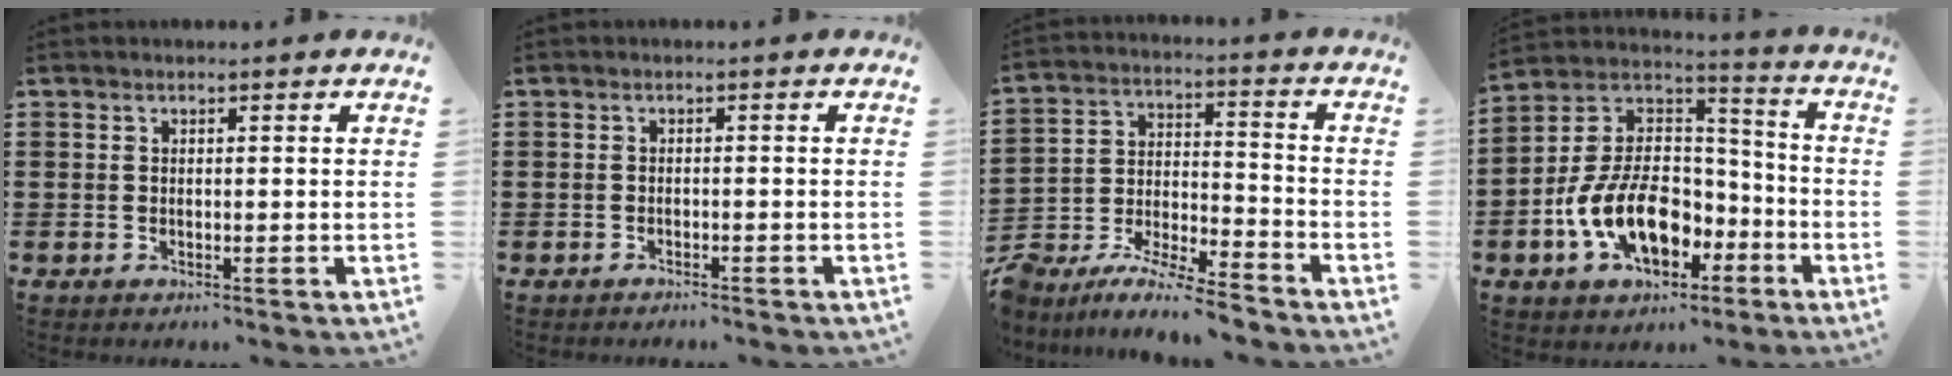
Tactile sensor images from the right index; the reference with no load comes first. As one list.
[{"total": 0.8, "force": [-0.8, -0.1, 0.2], "torque": [-0.006, -0.002, -0.015]}, {"total": 6.6, "force": [-6.5, 0.0, 1.2], "torque": [-0.033, -0.006, -0.133]}, {"total": 12.8, "force": [-4.9, 7.9, 8.7], "torque": [-0.202, 0.012, -0.089]}]